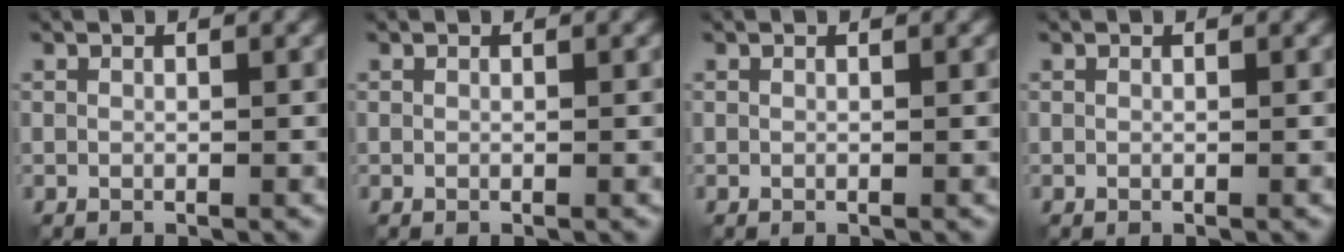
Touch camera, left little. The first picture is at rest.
{"total": 0.0}
{"total": 0.0}
{"total": 0.0}